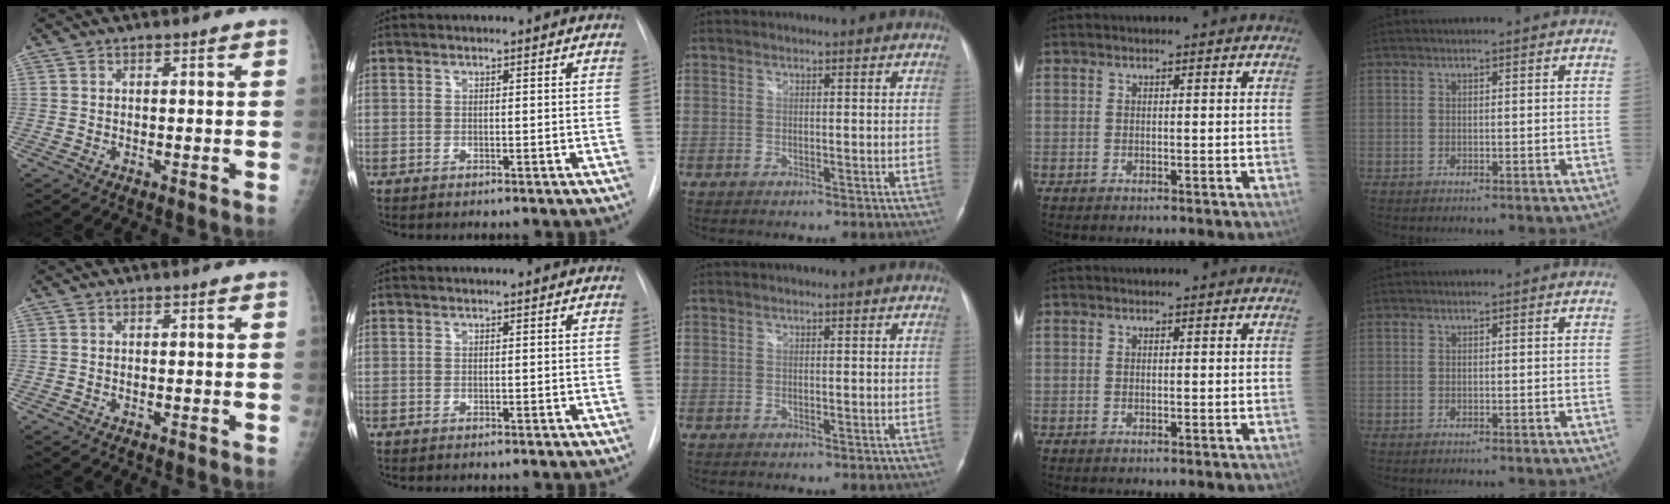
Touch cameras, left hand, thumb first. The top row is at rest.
{}